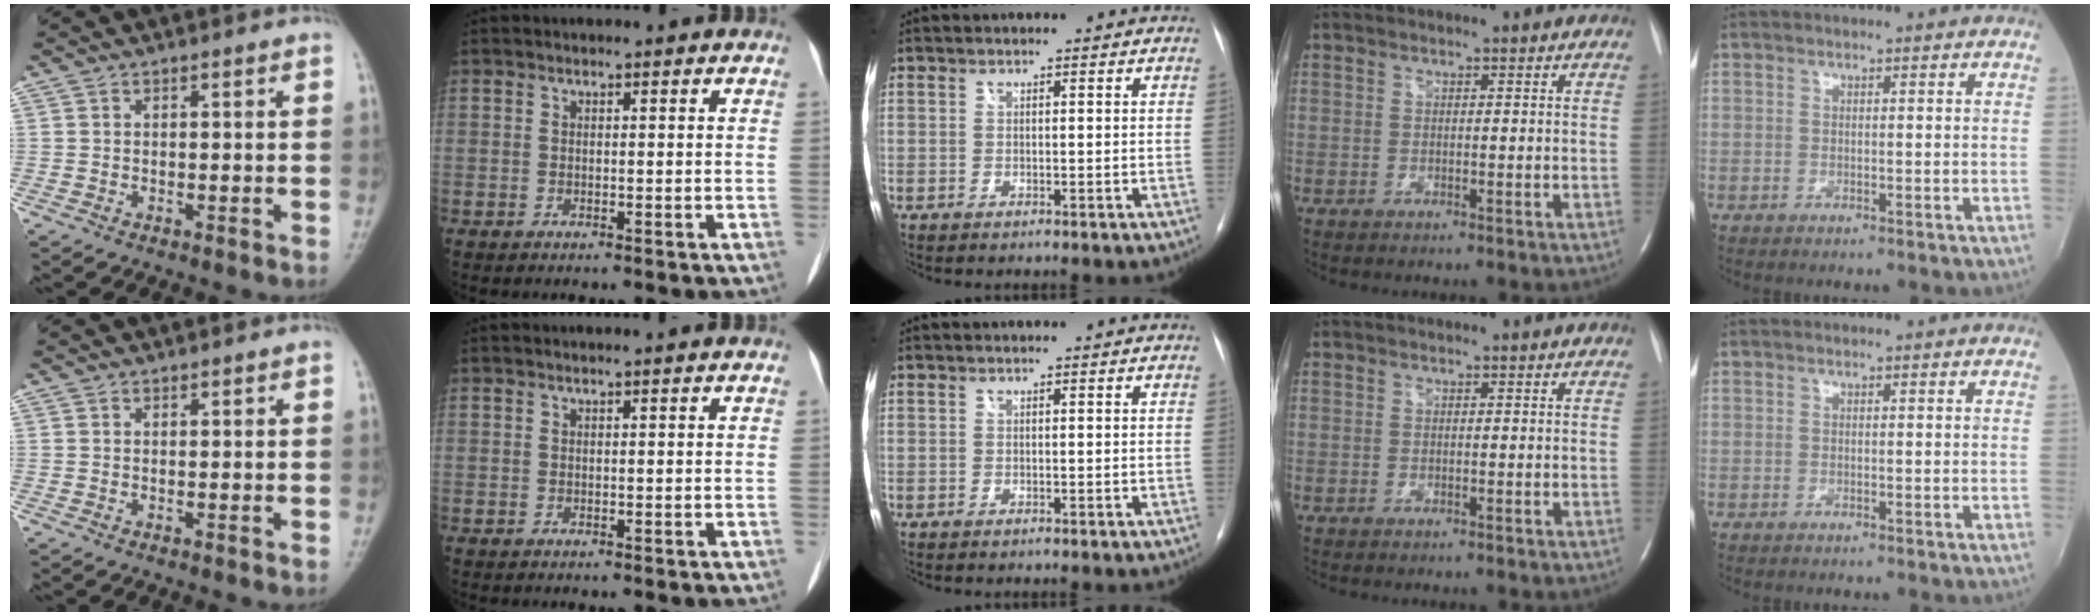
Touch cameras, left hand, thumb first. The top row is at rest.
{}